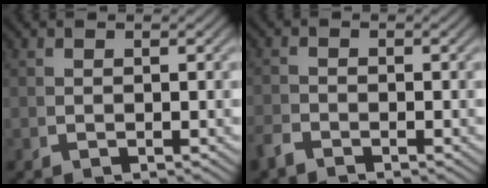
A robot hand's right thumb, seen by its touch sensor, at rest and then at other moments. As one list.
[{"total": 1.1, "force": [-1.1, 0.1, 0.0], "torque": [0.008, -0.001, -0.025]}]